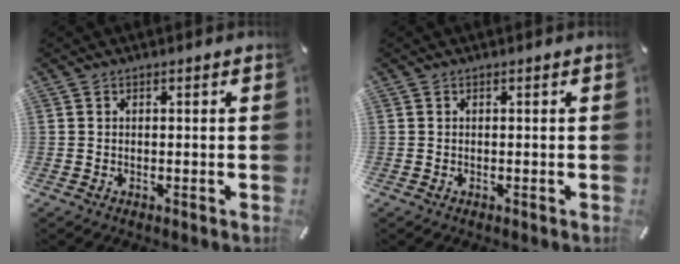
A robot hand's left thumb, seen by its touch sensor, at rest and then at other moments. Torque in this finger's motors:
{"motor_torque": [-0.01, 0.02, -0.03, 0.03, 0.00]}